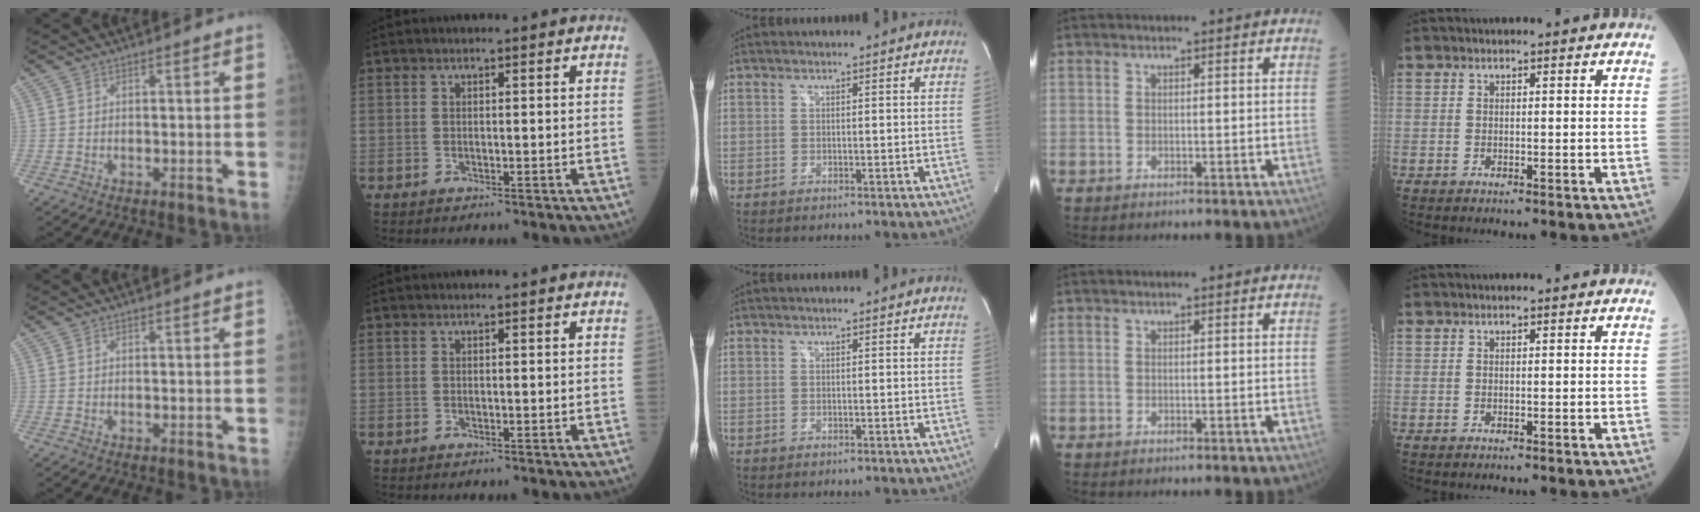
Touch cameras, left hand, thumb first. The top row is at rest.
{}